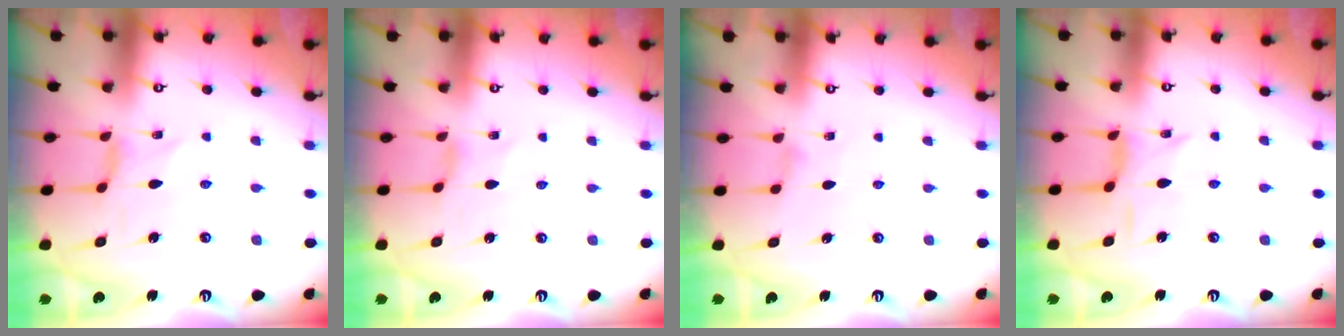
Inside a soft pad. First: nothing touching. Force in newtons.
{"total": 1.5, "press": 1.5, "slide": 0.3}
{"total": 0.8, "press": 0.7, "slide": 0.3}
{"total": 5.2, "press": 5.2, "slide": 0.6}